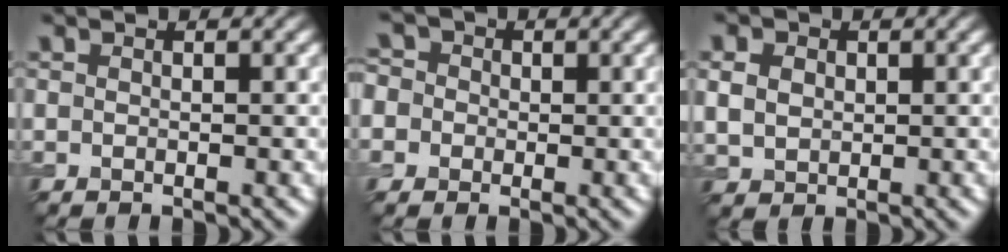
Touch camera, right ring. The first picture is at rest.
{"total": 6.0, "force": [0.9, 5.4, 2.3], "torque": [-0.047, 0.042, -0.027]}
{"total": 2.9, "force": [0.8, 2.4, 1.5], "torque": [-0.037, 0.005, 0.012]}